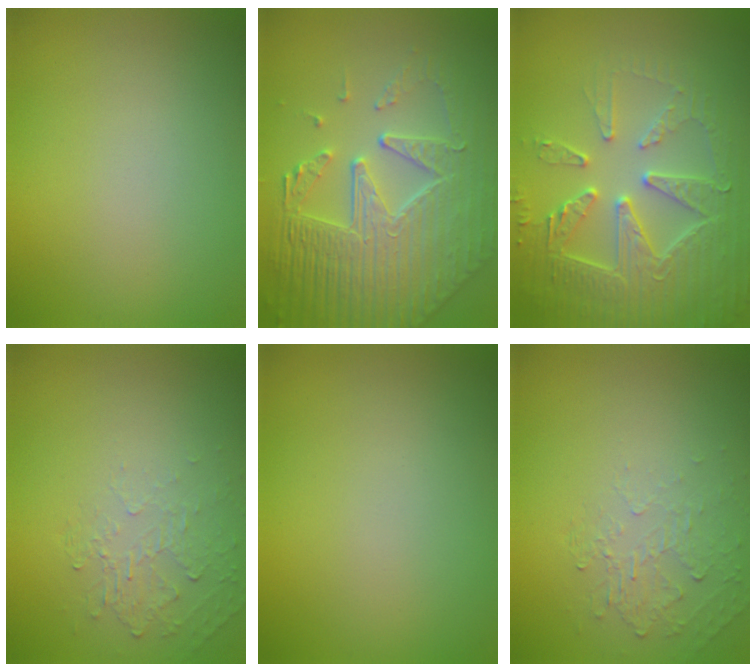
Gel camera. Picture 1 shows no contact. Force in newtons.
{"total": 8.8, "press": 6.0, "slide": 6.4}
{"total": 6.2, "press": 5.4, "slide": 3.1}
{"total": 1.9, "press": 0.5, "slide": 1.9}
{"total": 0.0}
{"total": 1.9, "press": 0.5, "slide": 1.9}